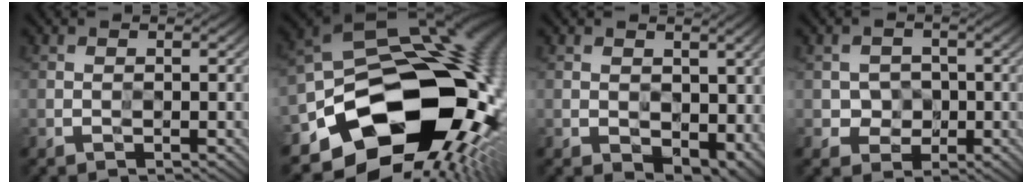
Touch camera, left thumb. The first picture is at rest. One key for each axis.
{"total": 21.6, "fx": -6.0, "fy": 16.1, "fz": 13.1, "tx": -0.205, "ty": -0.044, "tz": -0.080}
{"total": 4.6, "fx": 0.3, "fy": 3.3, "fz": 3.2, "tx": -0.061, "ty": -0.018, "tz": 0.008}
{"total": 2.9, "fx": -0.2, "fy": 2.7, "fz": 0.9, "tx": -0.017, "ty": -0.004, "tz": -0.010}